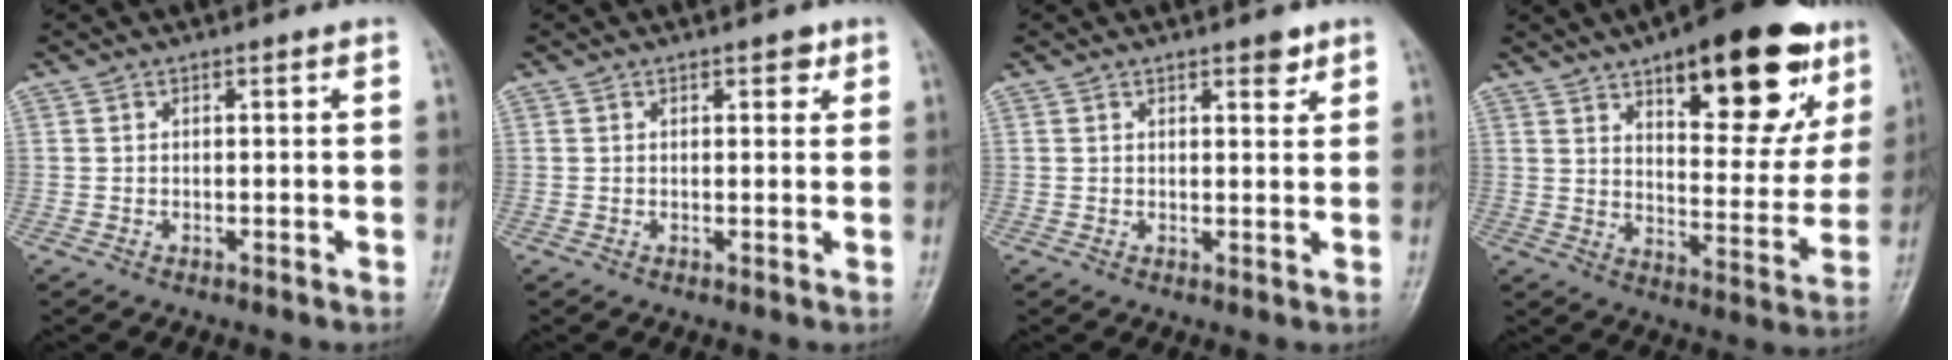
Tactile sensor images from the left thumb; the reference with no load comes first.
{"total": 2.3, "force": [1.2, 1.2, 1.5], "torque": [-0.005, -0.003, 0.013]}
{"total": 3.0, "force": [2.0, 1.2, 1.9], "torque": [-0.014, -0.010, 0.026]}
{"total": 24.8, "force": [13.6, 9.8, 18.4], "torque": [-0.206, -0.039, 0.197]}